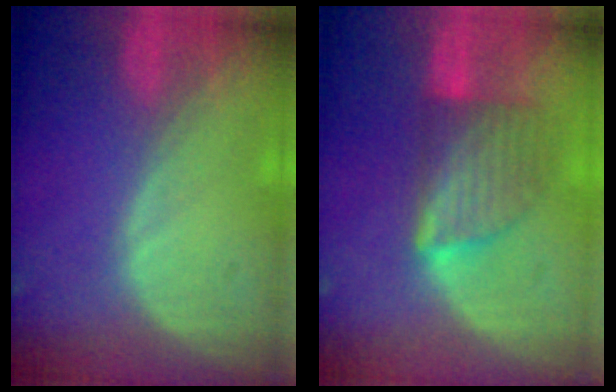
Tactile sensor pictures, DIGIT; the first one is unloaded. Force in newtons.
{"total": 6.5, "press": 6.5, "slide": 0.9}